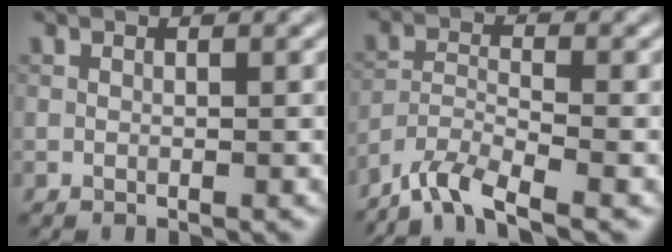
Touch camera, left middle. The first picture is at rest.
{"total": 5.3, "force": [-4.5, 0.8, 2.8], "torque": [-0.053, -0.007, -0.093]}